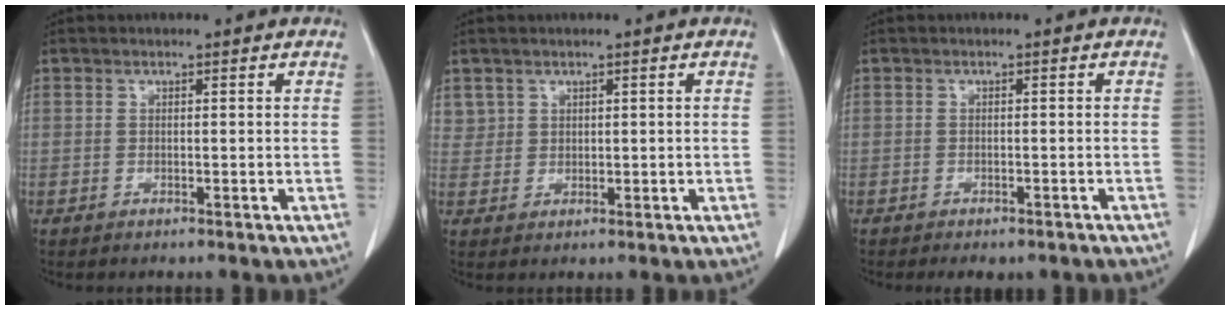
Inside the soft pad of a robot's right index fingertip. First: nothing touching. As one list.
[{"total": 2.3, "force": [1.3, 1.9, 0.0], "torque": [0.009, 0.005, 0.023]}, {"total": 4.0, "force": [-3.1, 1.9, 1.6], "torque": [-0.015, -0.002, -0.034]}]